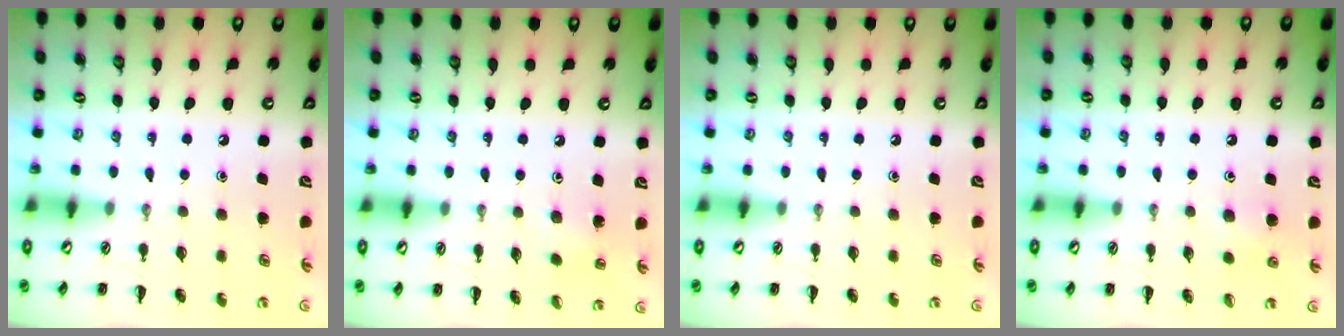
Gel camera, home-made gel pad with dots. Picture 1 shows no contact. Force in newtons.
{"total": 2.7, "press": 2.6, "slide": 0.9}
{"total": 0.0}
{"total": 3.8, "press": 3.4, "slide": 1.5}